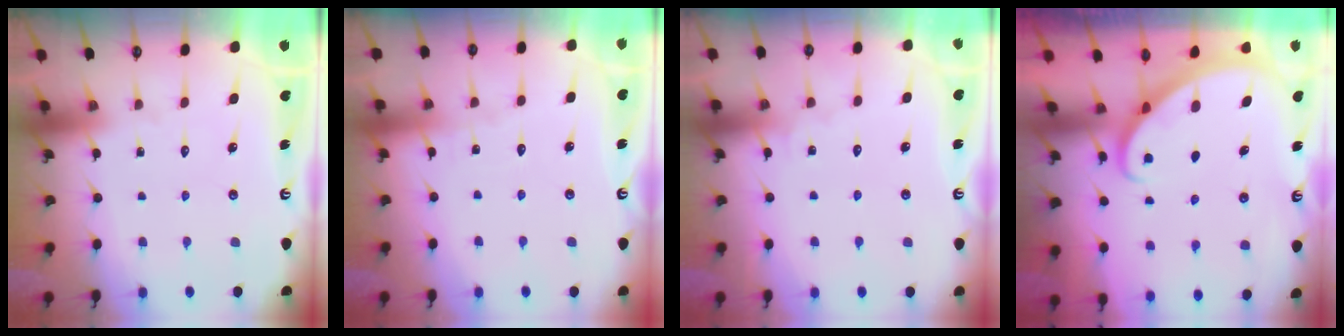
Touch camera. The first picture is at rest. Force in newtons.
{"total": 1.5, "press": 1.5, "slide": 0.2}
{"total": 2.7, "press": 2.7, "slide": 0.3}
{"total": 2.8, "press": 2.8, "slide": 0.2}